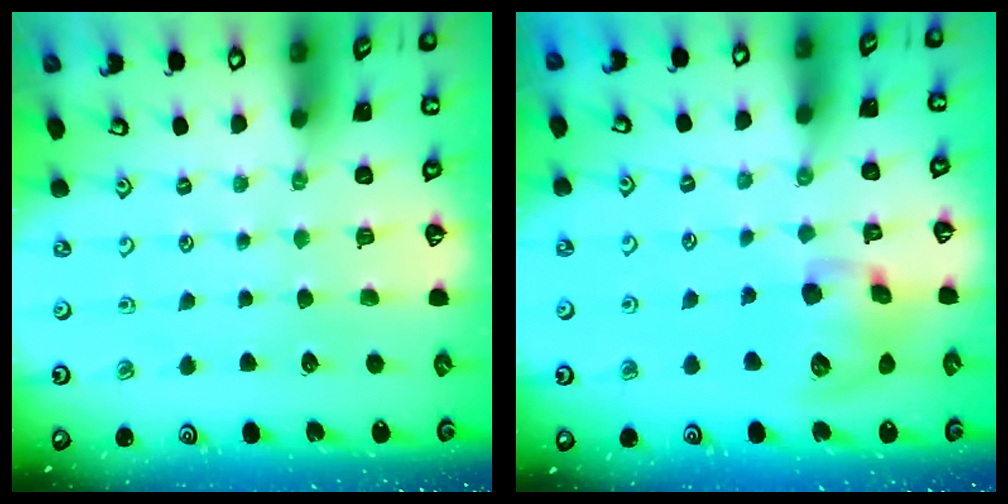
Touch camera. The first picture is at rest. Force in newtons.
{"total": 12.5, "press": 12.4, "slide": 1.7}